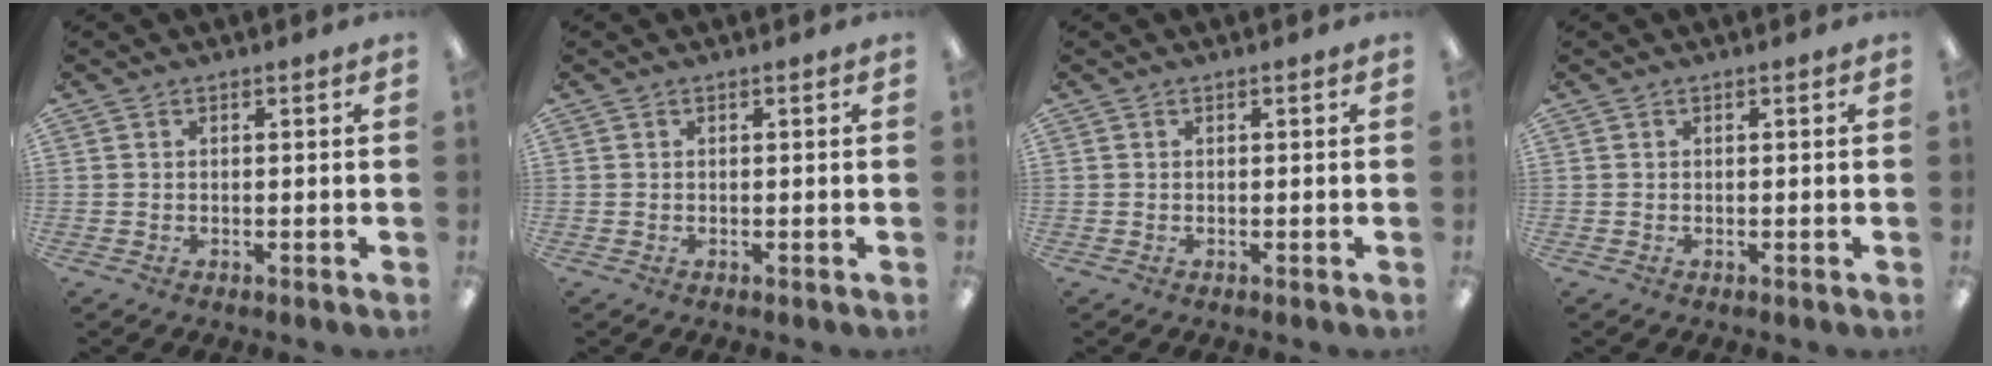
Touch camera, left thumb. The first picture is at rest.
{"total": 0.0}
{"total": 0.0}
{"total": 0.0}